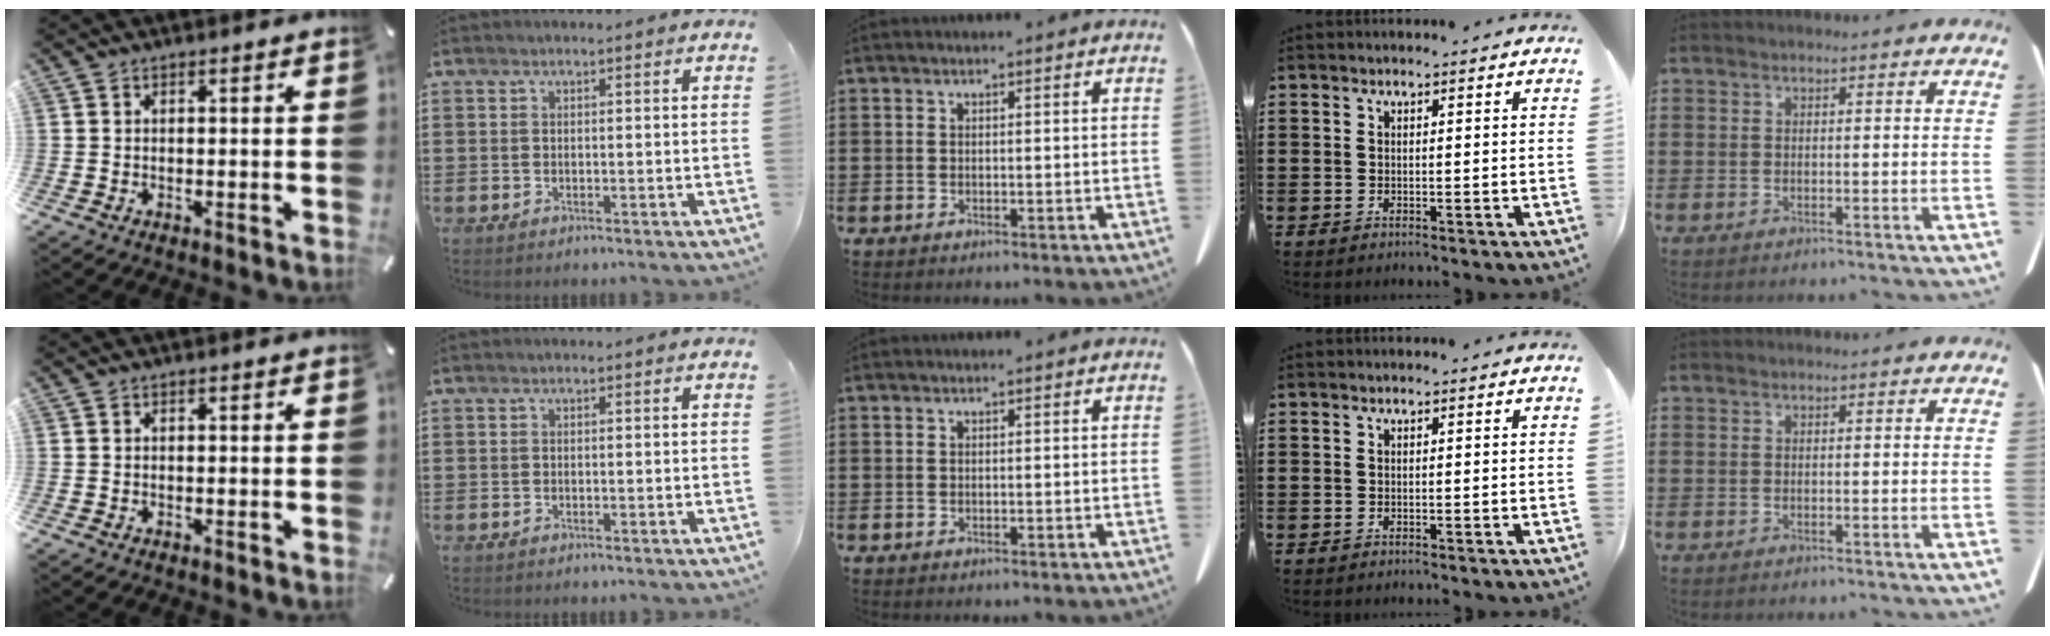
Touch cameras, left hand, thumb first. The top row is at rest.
{}